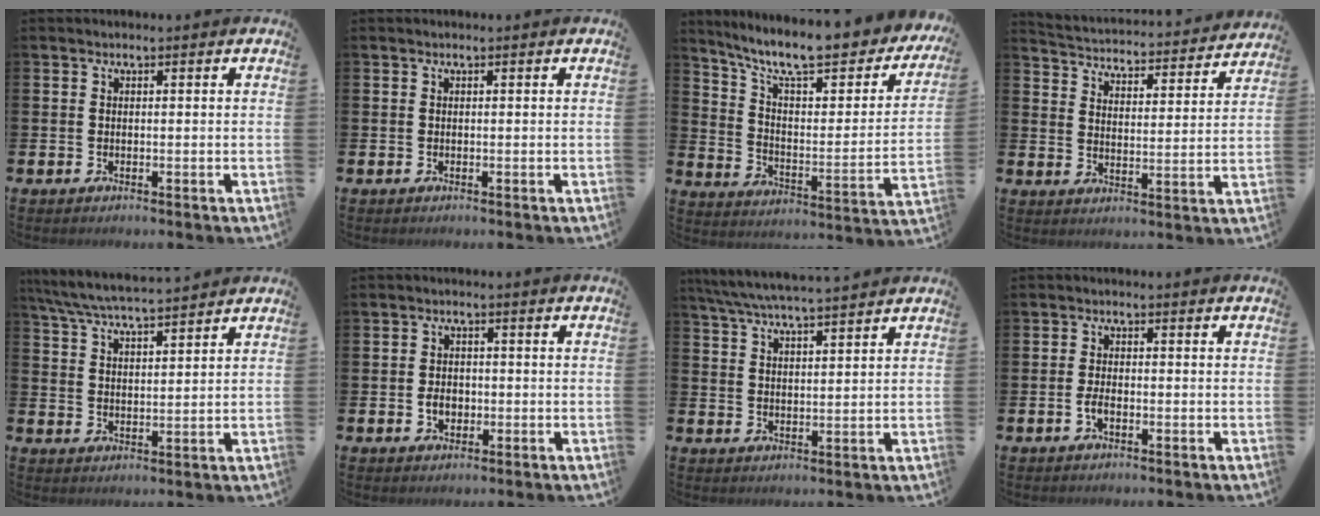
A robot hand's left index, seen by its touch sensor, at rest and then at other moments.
{"total": 0.0}
{"total": 10.7, "force": [8.8, 2.8, 5.5], "torque": [-0.127, -0.067, 0.145]}
{"total": 3.9, "force": [3.8, 0.7, 0.3], "torque": [-0.021, -0.043, 0.057]}
{"total": 6.4, "force": [6.1, 0.4, 1.9], "torque": [-0.059, -0.030, 0.110]}
{"total": 2.6, "force": [-0.6, 2.0, 1.5], "torque": [-0.017, -0.001, -0.018]}
{"total": 5.8, "force": [5.5, 0.1, 1.8], "torque": [-0.053, -0.024, 0.098]}
{"total": 1.9, "force": [-0.7, 0.9, 1.5], "torque": [-0.031, 0.003, -0.014]}